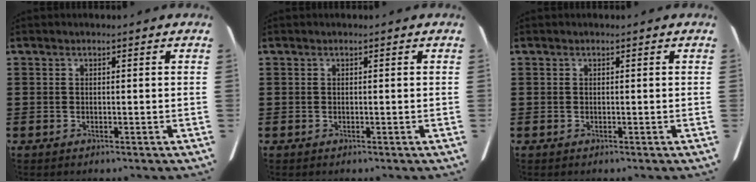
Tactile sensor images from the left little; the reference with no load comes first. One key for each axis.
{"total": 0.0}
{"total": 0.0}